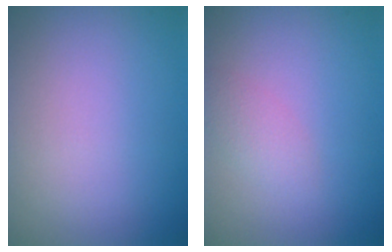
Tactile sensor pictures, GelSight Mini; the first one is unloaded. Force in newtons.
{"total": 1.5, "press": 1.5, "slide": 0.0}